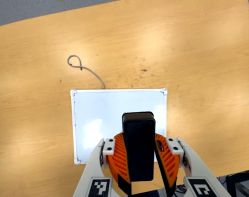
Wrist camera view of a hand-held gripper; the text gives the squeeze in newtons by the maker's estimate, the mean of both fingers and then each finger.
{"total": 10.1, "left": 10.0, "right": 10.2}